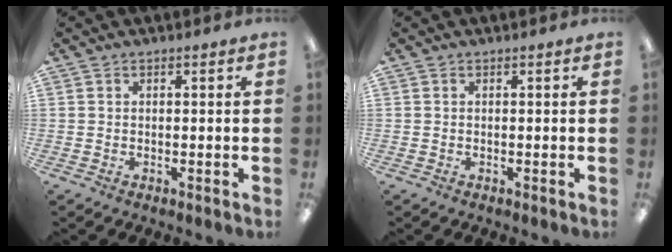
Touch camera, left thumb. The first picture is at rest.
{"total": 0.0}